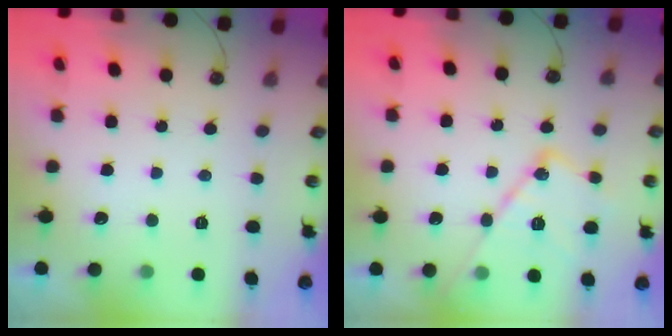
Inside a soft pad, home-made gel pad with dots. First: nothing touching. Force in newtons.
{"total": 16.6, "press": 16.5, "slide": 1.4}